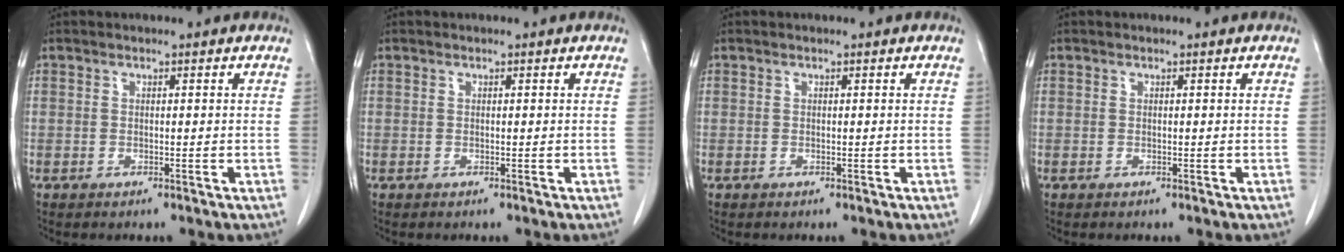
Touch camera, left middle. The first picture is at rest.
{"total": 0.0}
{"total": 0.0}
{"total": 0.0}